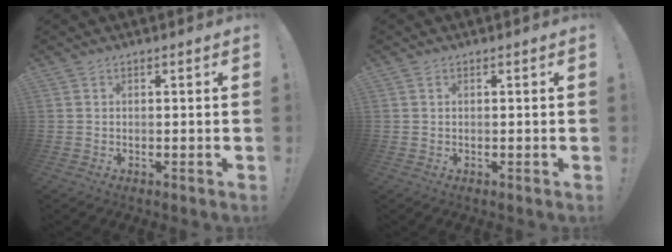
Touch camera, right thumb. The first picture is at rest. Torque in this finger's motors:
{"motor_torque": [-0.17, 0.01, -0.07, 0.12, 0.00]}